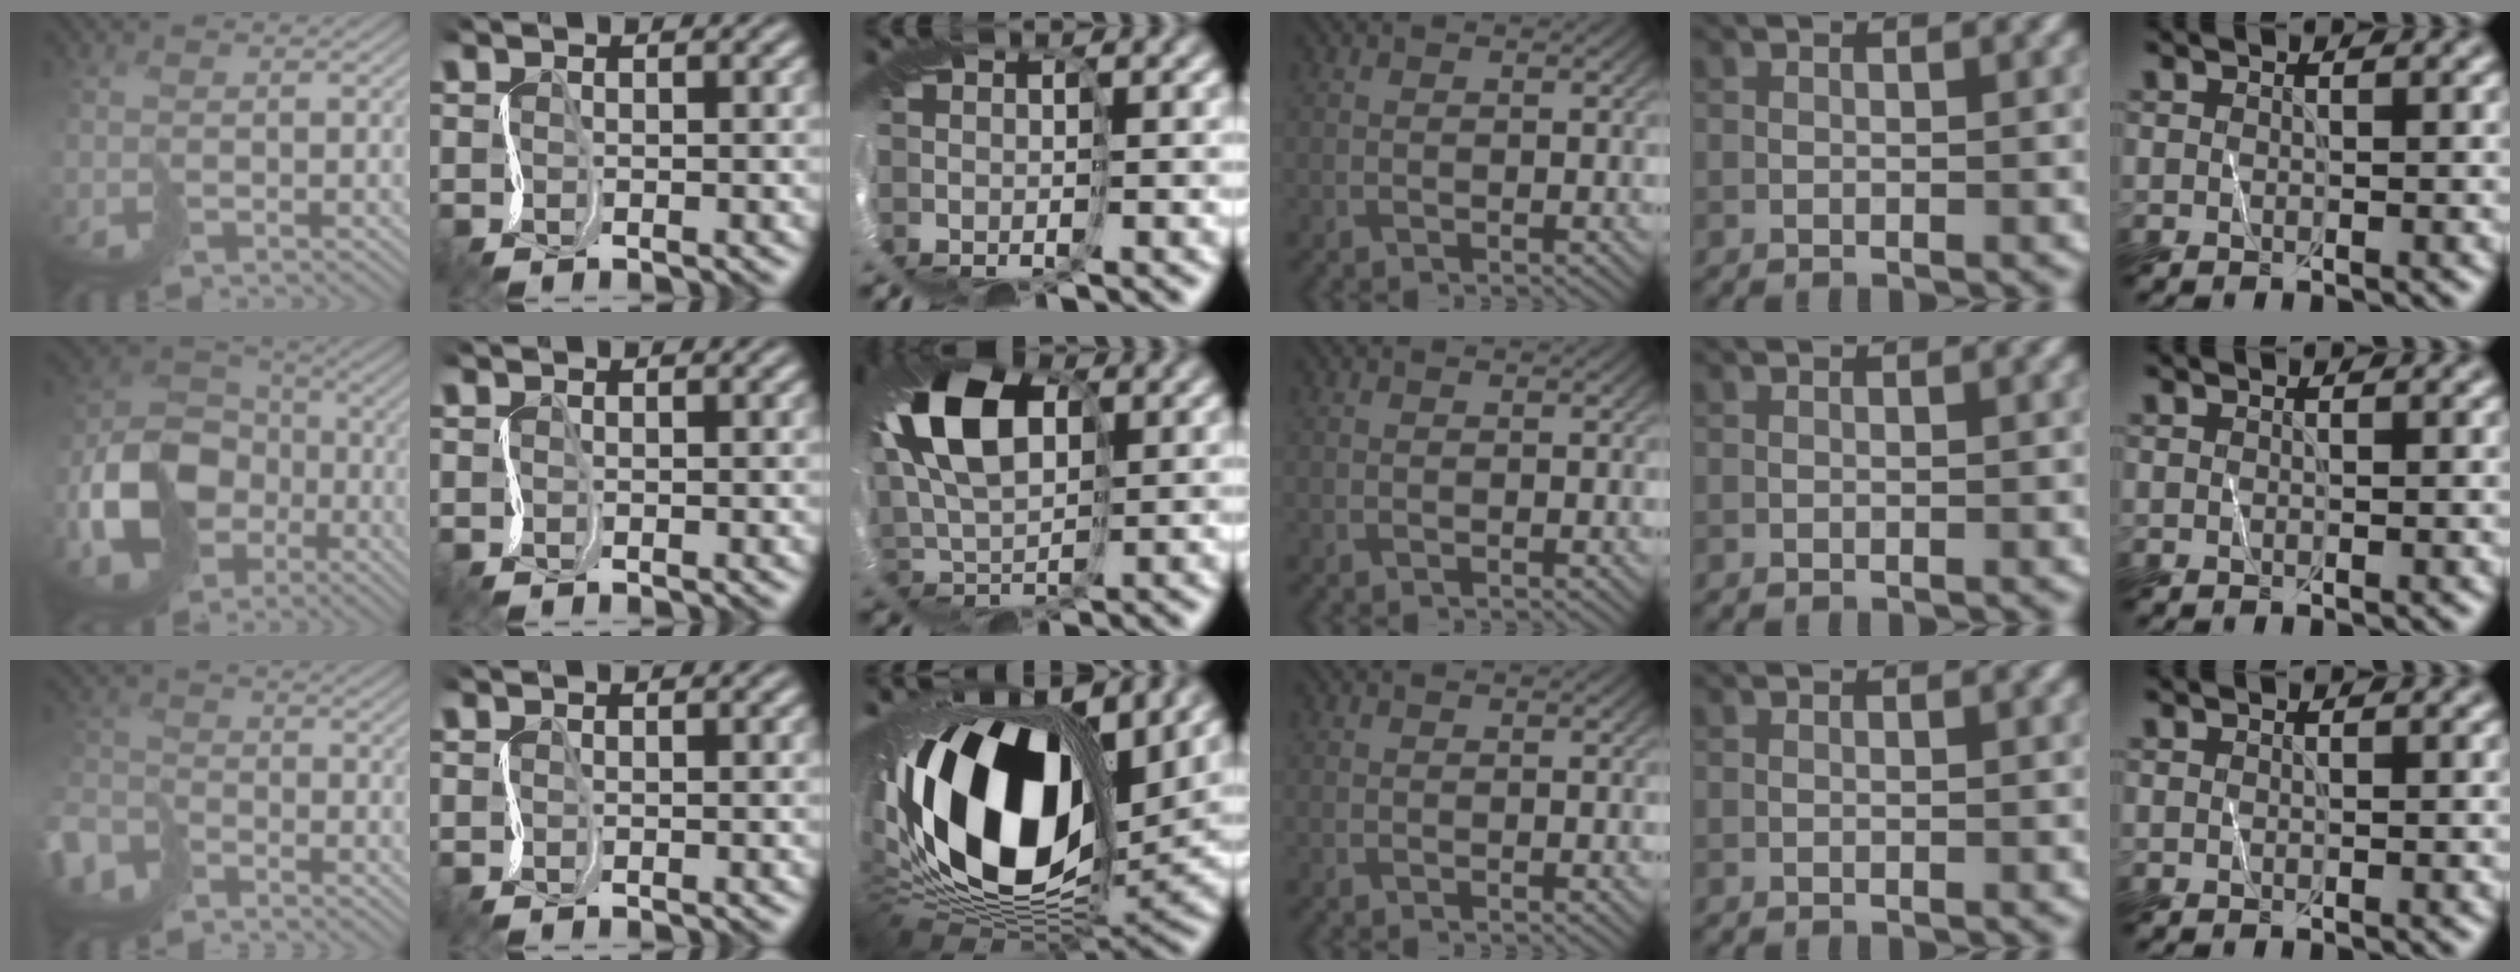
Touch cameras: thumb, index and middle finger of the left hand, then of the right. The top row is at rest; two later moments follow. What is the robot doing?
{"motion": "cut", "object": "bubble wrap"}